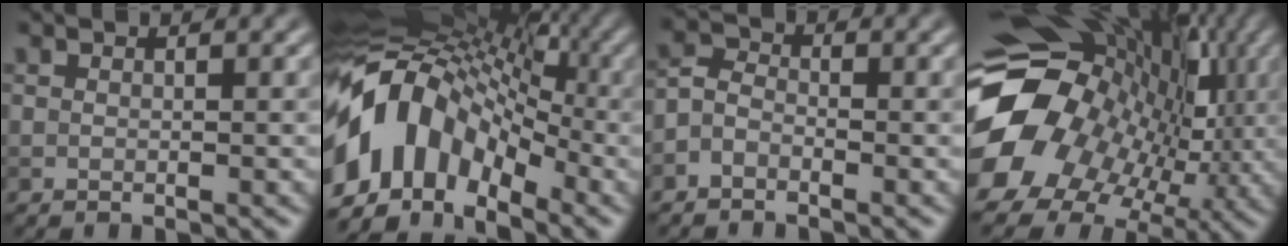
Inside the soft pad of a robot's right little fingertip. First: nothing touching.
{"total": 11.7, "force": [-3.1, 8.0, 8.0], "torque": [-0.145, 0.023, -0.070]}
{"total": 2.1, "force": [-1.3, 1.3, 1.1], "torque": [-0.020, 0.007, -0.038]}
{"total": 18.0, "force": [-2.0, 15.0, 9.7], "torque": [-0.182, -0.005, -0.045]}